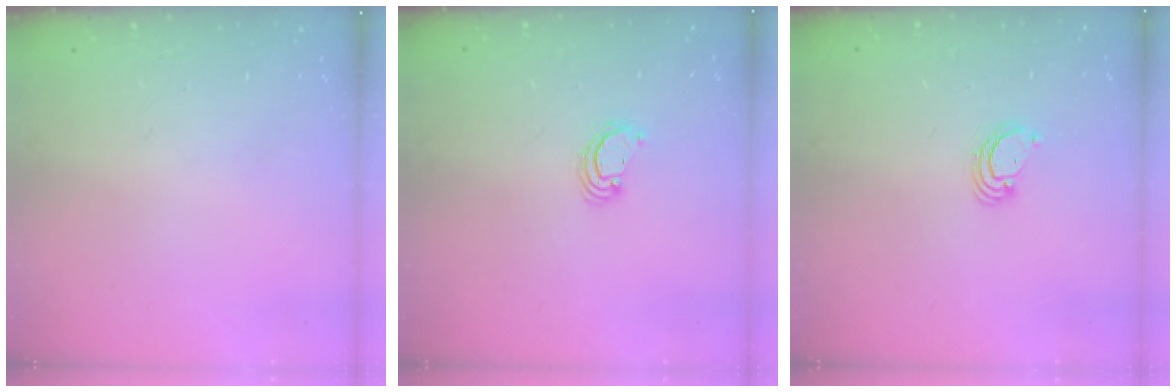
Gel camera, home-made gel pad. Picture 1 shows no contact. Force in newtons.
{"total": 2.6, "press": 2.6, "slide": 0.2}
{"total": 2.7, "press": 2.7, "slide": 0.2}